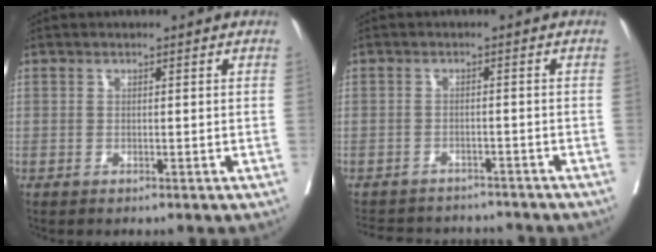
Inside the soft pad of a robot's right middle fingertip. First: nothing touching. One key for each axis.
{"total": 10.3, "fx": -9.6, "fy": 2.9, "fz": 2.1, "tx": -0.038, "ty": 0.011, "tz": -0.124}